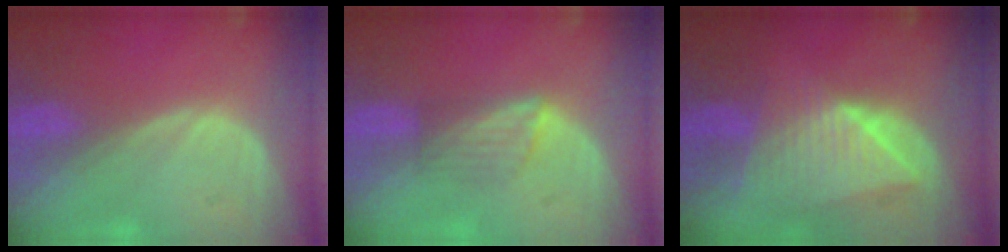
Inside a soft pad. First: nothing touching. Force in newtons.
{"total": 3.7, "press": 3.5, "slide": 1.3}
{"total": 9.1, "press": 8.0, "slide": 4.3}